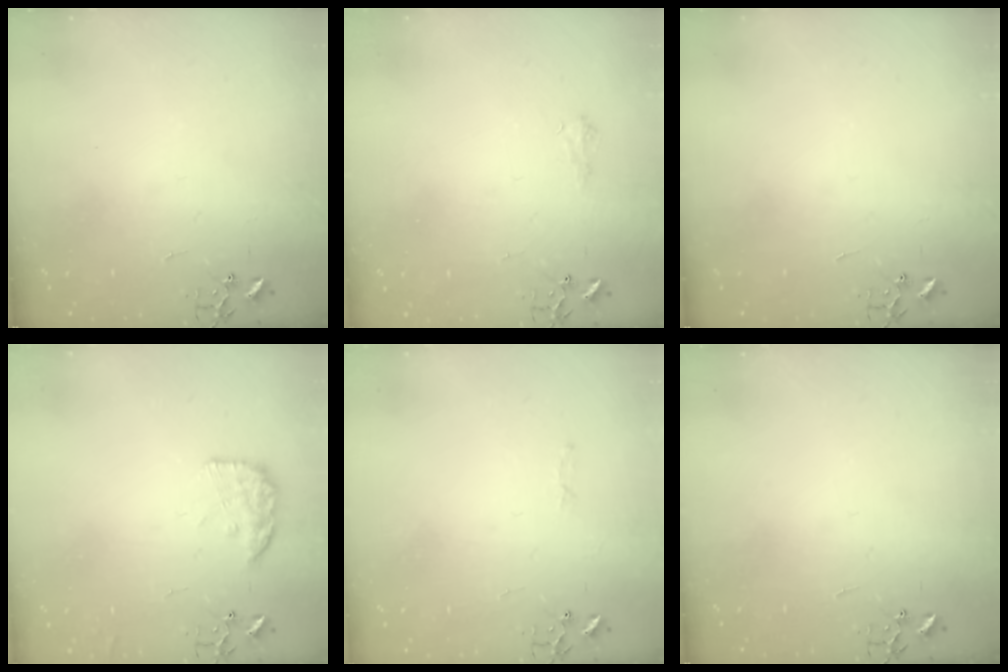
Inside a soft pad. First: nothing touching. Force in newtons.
{"total": 5.8, "press": 5.7, "slide": 0.8}
{"total": 0.0}
{"total": 12.1, "press": 12.0, "slide": 0.6}
{"total": 2.8, "press": 2.8, "slide": 0.4}
{"total": 0.0}